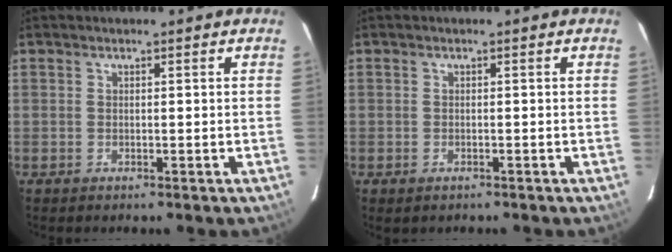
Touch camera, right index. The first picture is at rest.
{"total": 1.2, "force": [-0.8, 0.9, 0.3], "torque": [-0.006, -0.004, -0.011]}